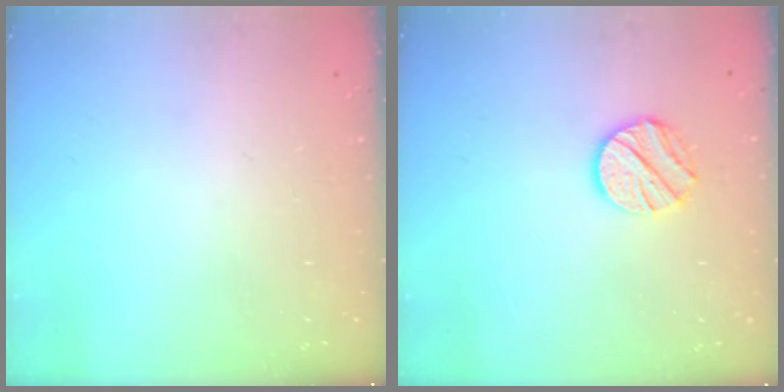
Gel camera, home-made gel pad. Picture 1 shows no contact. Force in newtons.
{"total": 10.3, "press": 10.3, "slide": 0.9}